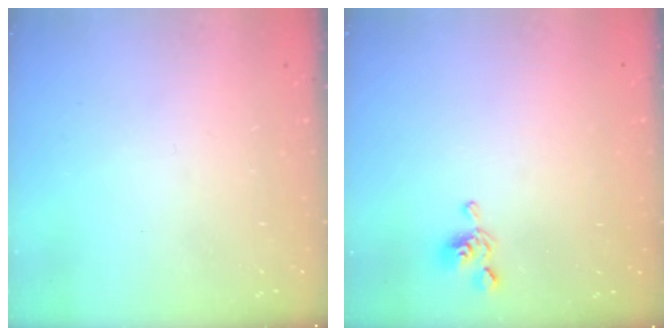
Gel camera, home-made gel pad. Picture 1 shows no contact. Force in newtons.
{"total": 5.3, "press": 5.3, "slide": 0.1}